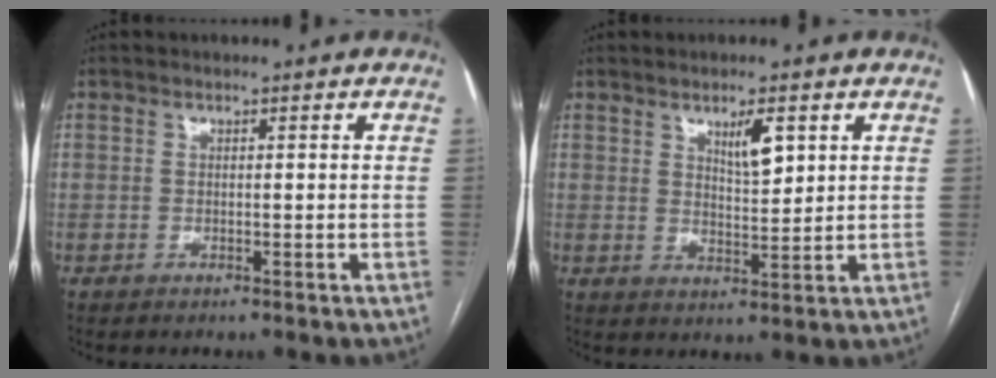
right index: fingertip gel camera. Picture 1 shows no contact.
{"total": 4.6, "force": [2.3, 1.2, 3.8], "torque": [-0.067, -0.002, 0.044]}